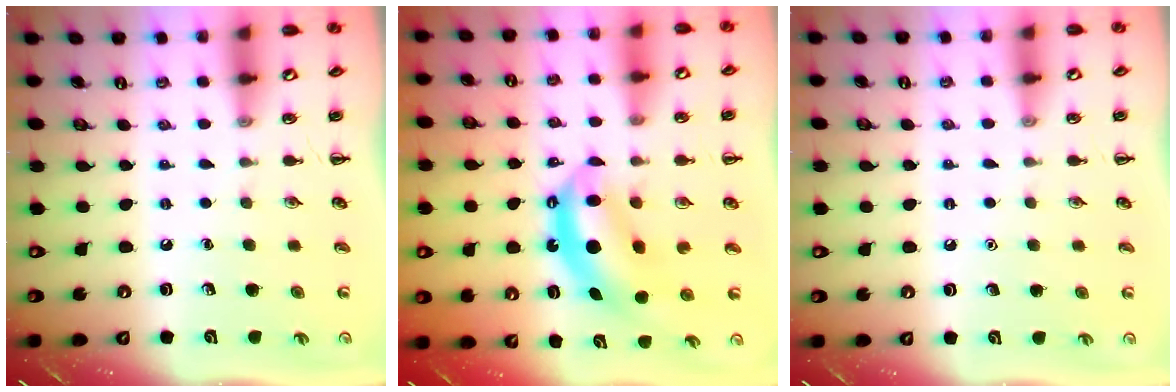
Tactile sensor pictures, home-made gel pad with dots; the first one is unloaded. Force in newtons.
{"total": 7.9, "press": 7.7, "slide": 1.8}
{"total": 1.6, "press": 1.5, "slide": 0.1}